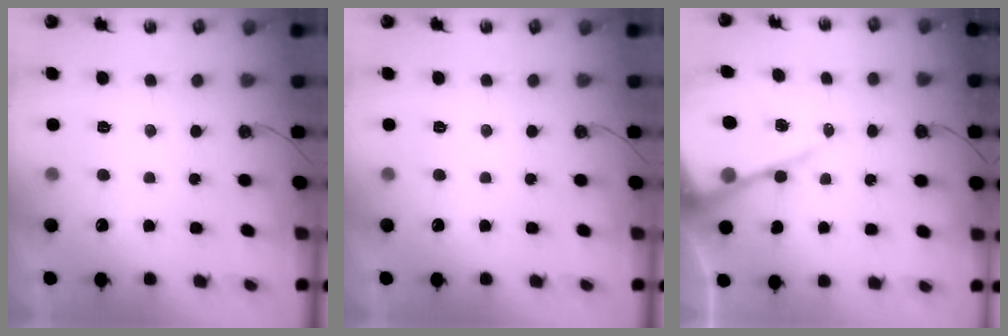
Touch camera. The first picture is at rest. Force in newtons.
{"total": 0.0}
{"total": 16.0, "press": 15.9, "slide": 1.7}